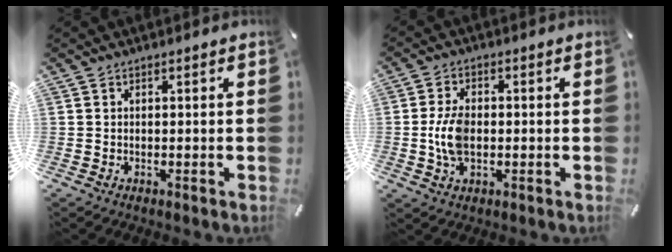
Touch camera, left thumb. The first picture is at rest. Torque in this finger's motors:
{"motor_torque": [0.15, 0.17, 0.59, -0.07, 0.19]}